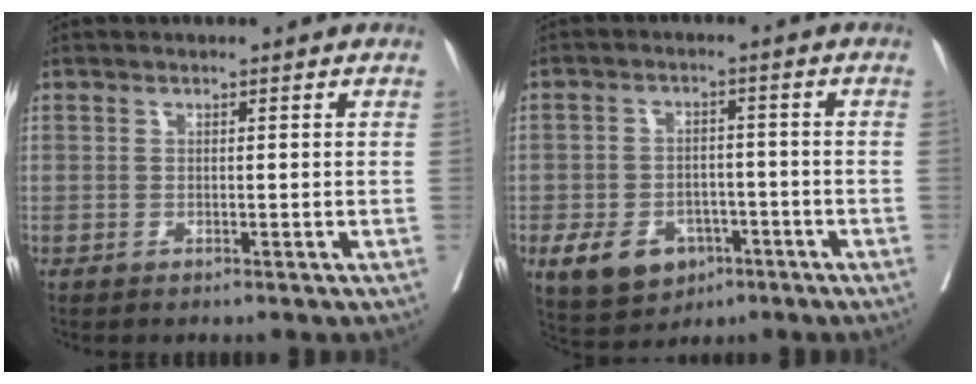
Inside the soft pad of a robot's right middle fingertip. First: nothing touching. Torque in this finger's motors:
{"motor_torque": [1.46, -0.68, 0.19, 0.06]}